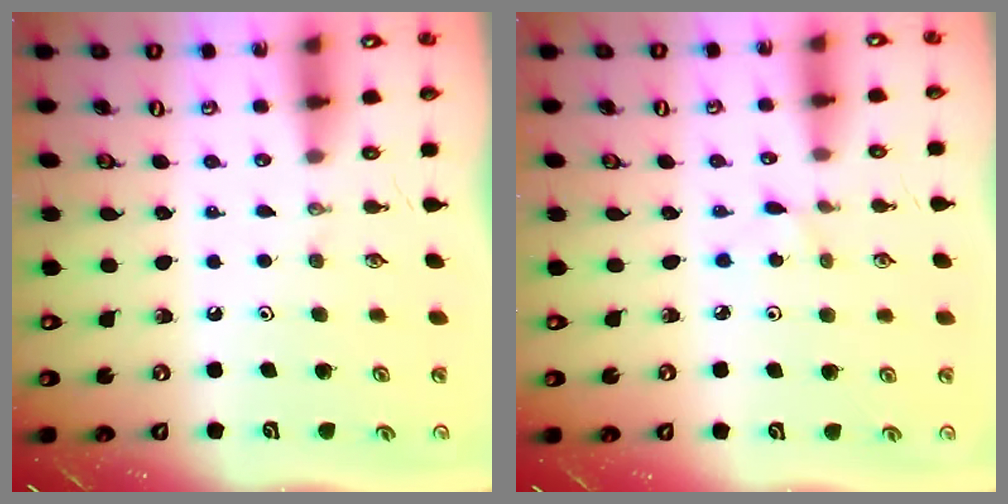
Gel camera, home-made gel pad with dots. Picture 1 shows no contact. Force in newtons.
{"total": 1.0, "press": 1.0, "slide": 0.1}